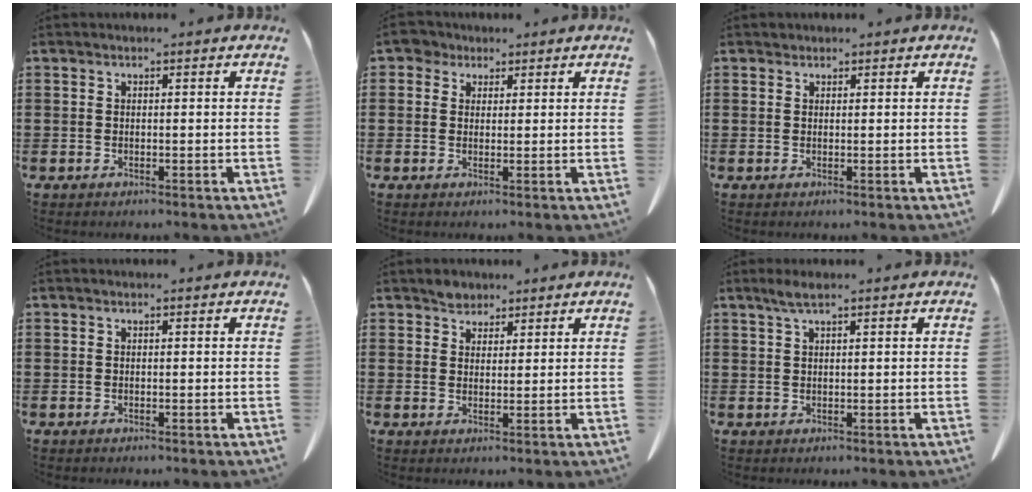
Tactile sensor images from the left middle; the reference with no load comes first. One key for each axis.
{"total": 2.9, "fx": 1.9, "fy": 2.0, "fz": 0.9, "tx": -0.021, "ty": 0.009, "tz": 0.033}
{"total": 0.6, "fx": 0.5, "fy": 0.4, "fz": 0.0, "tx": -0.001, "ty": 0.002, "tz": 0.009}
{"total": 0.0}
{"total": 2.6, "fx": 2.2, "fy": 1.3, "fz": 0.1, "tx": -0.009, "ty": 0.006, "tz": 0.044}
{"total": 2.0, "fx": 1.3, "fy": 0.2, "fz": 1.5, "tx": -0.032, "ty": 0.002, "tz": 0.023}